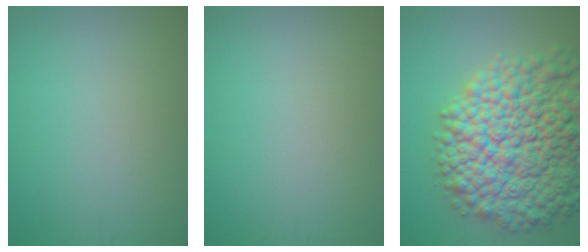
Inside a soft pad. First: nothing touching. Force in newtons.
{"total": 0.0}
{"total": 15.0, "press": 15.0, "slide": 0.7}